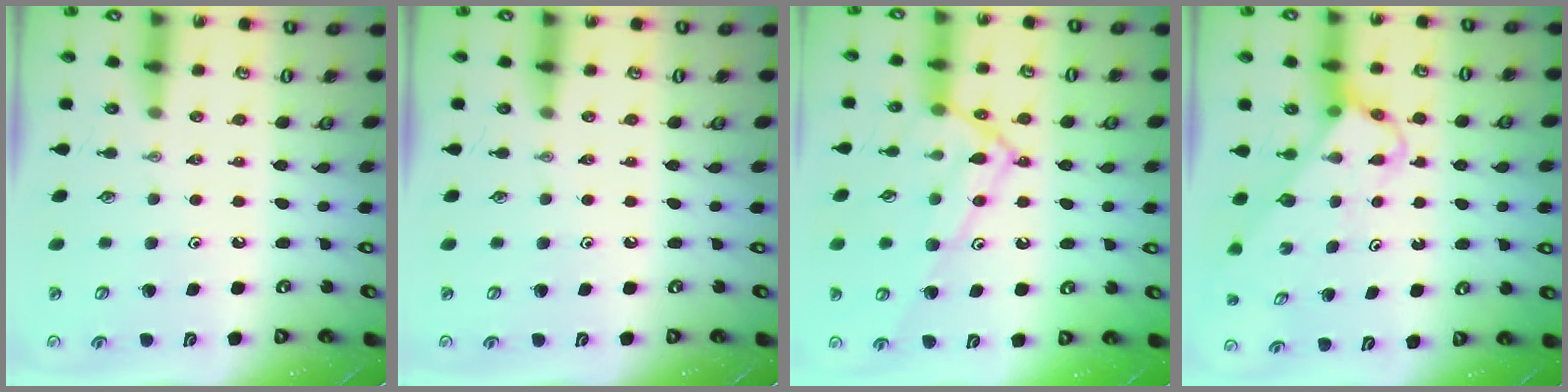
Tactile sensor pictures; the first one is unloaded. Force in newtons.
{"total": 0.0}
{"total": 15.3, "press": 15.3, "slide": 1.1}
{"total": 3.8, "press": 3.8, "slide": 0.2}